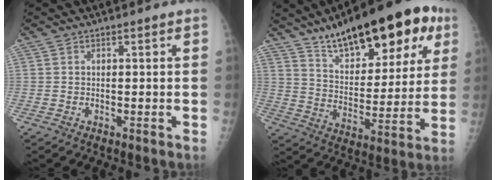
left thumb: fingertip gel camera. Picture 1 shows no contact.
{"total": 23.6, "force": [14.3, 9.8, 16.0], "torque": [-0.191, -0.035, 0.221]}